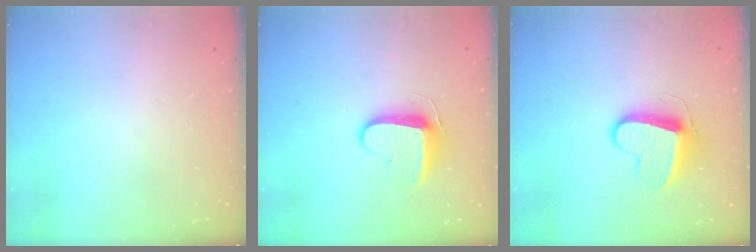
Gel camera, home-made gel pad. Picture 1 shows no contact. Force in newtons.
{"total": 8.9, "press": 8.8, "slide": 1.1}
{"total": 9.9, "press": 9.9, "slide": 0.2}